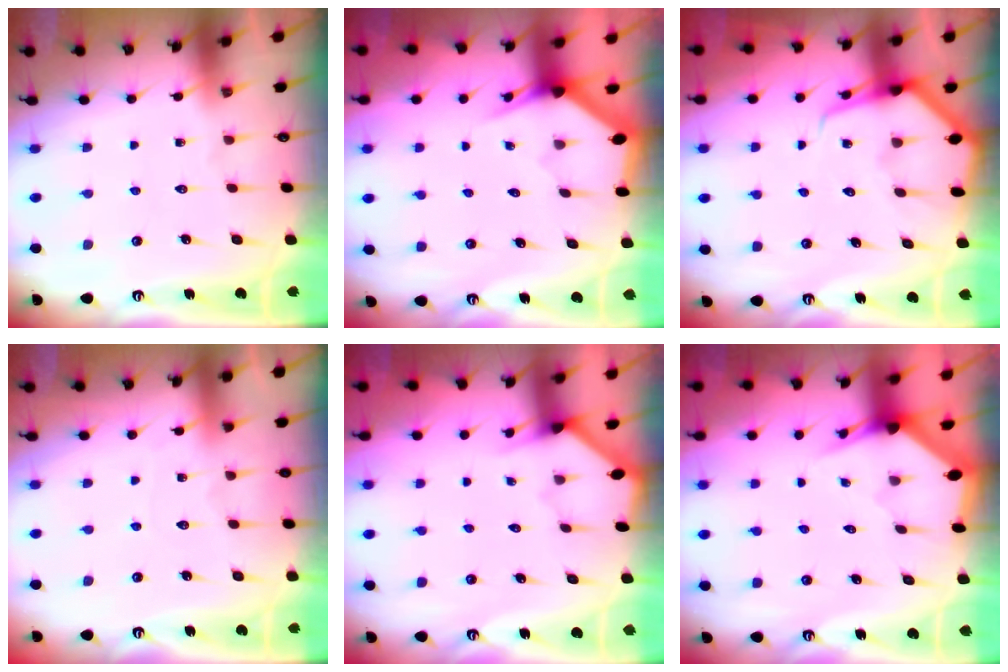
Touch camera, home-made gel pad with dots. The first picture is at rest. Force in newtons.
{"total": 3.1, "press": 3.1, "slide": 0.1}
{"total": 5.6, "press": 5.5, "slide": 0.7}
{"total": 3.1, "press": 3.0, "slide": 0.4}
{"total": 2.4, "press": 2.3, "slide": 0.3}
{"total": 2.9, "press": 2.9, "slide": 0.1}